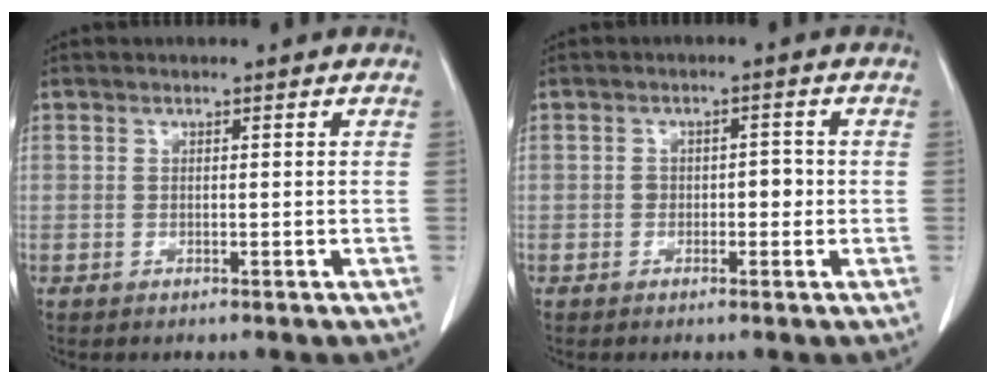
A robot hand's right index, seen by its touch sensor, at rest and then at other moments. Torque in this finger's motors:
{"motor_torque": [0.22, -0.18, 0.04, 0.01]}